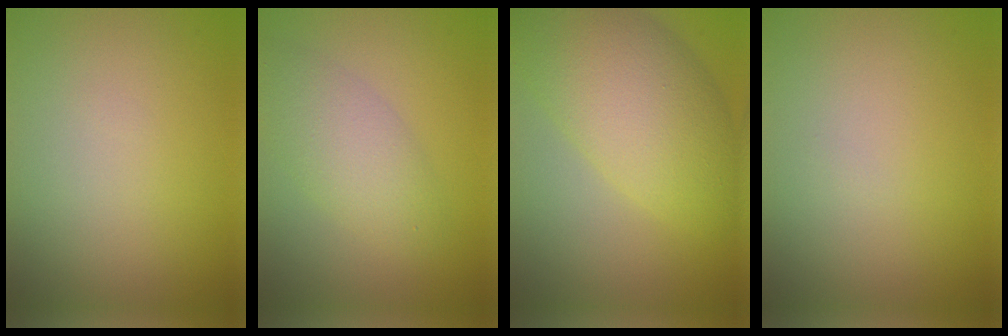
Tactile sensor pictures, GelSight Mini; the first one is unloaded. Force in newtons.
{"total": 3.9, "press": 3.9, "slide": 0.3}
{"total": 8.2, "press": 8.2, "slide": 0.3}
{"total": 0.0}